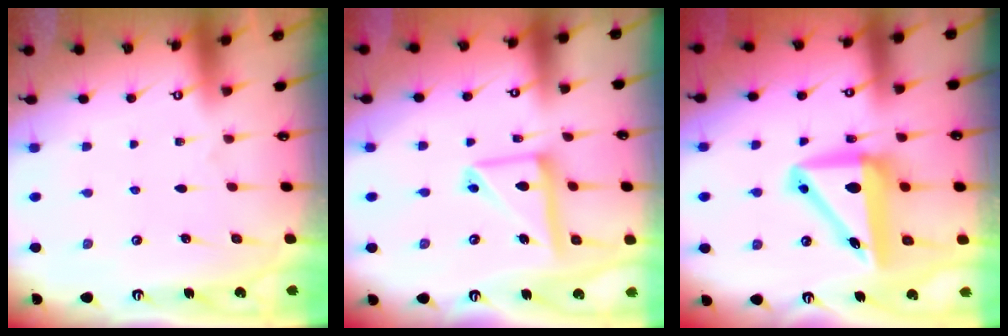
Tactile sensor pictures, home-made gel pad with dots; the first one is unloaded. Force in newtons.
{"total": 13.2, "press": 13.2, "slide": 1.4}
{"total": 12.1, "press": 11.6, "slide": 3.2}